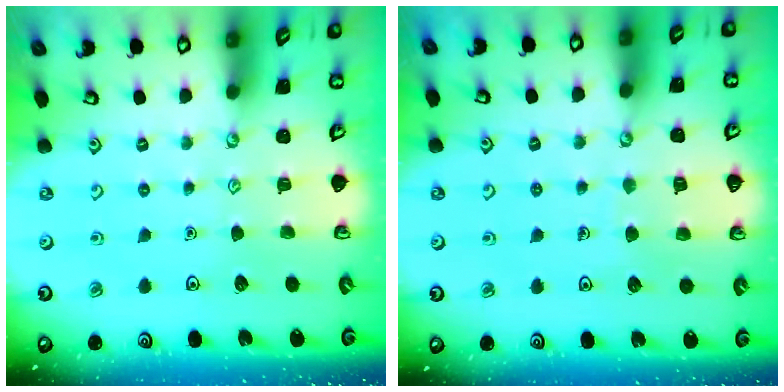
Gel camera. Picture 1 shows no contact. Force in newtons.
{"total": 5.7, "press": 5.7, "slide": 0.5}